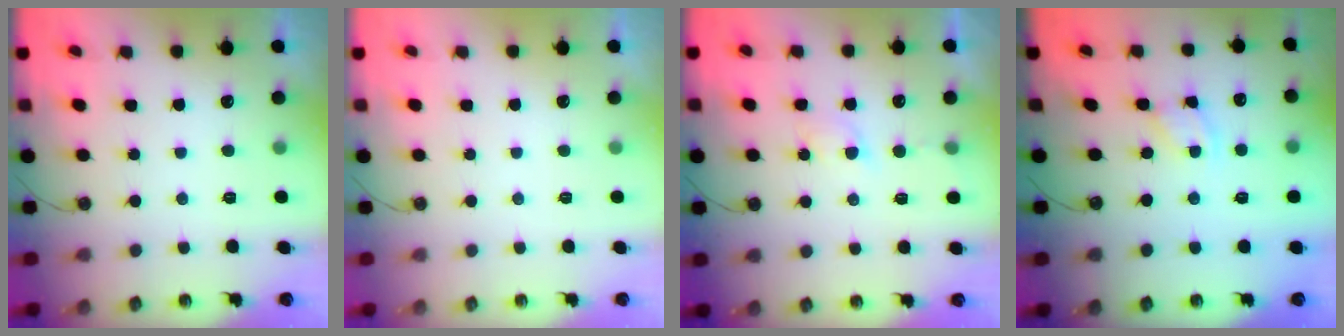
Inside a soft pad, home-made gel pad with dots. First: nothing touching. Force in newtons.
{"total": 0.0}
{"total": 3.4, "press": 3.4, "slide": 0.5}
{"total": 2.2, "press": 2.2, "slide": 0.3}